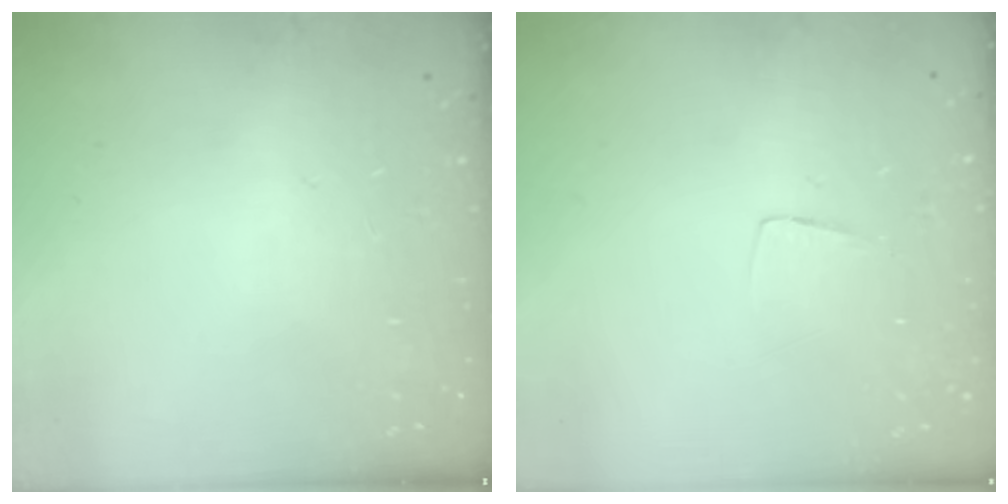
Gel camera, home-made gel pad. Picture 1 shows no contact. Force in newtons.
{"total": 3.5, "press": 3.5, "slide": 0.2}